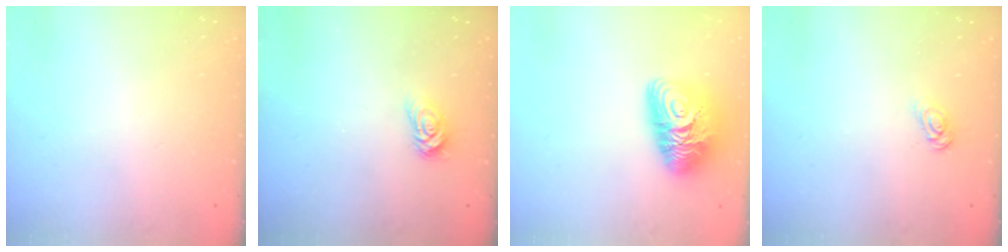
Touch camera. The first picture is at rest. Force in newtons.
{"total": 3.9, "press": 3.9, "slide": 0.5}
{"total": 14.3, "press": 14.2, "slide": 1.1}
{"total": 3.8, "press": 3.8, "slide": 0.5}